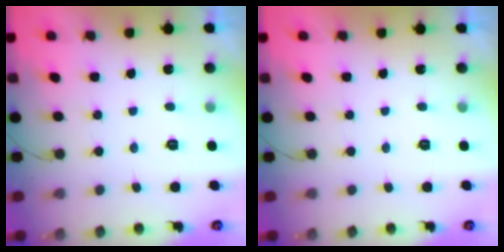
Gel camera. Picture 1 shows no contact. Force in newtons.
{"total": 1.8, "press": 1.8, "slide": 0.1}